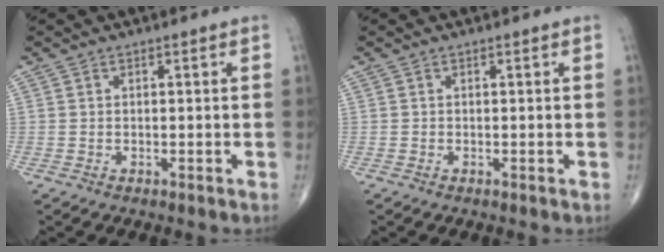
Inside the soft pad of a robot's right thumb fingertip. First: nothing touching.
{"total": 0.0}